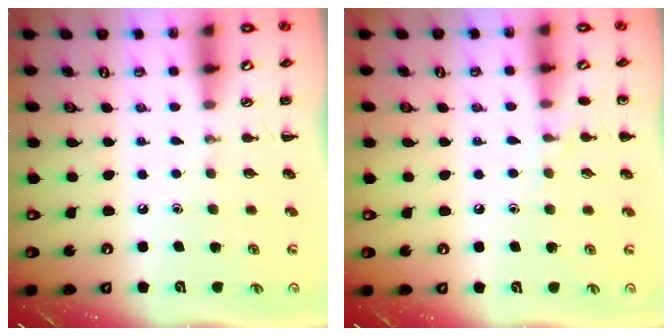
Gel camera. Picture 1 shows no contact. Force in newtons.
{"total": 6.5, "press": 6.2, "slide": 1.9}